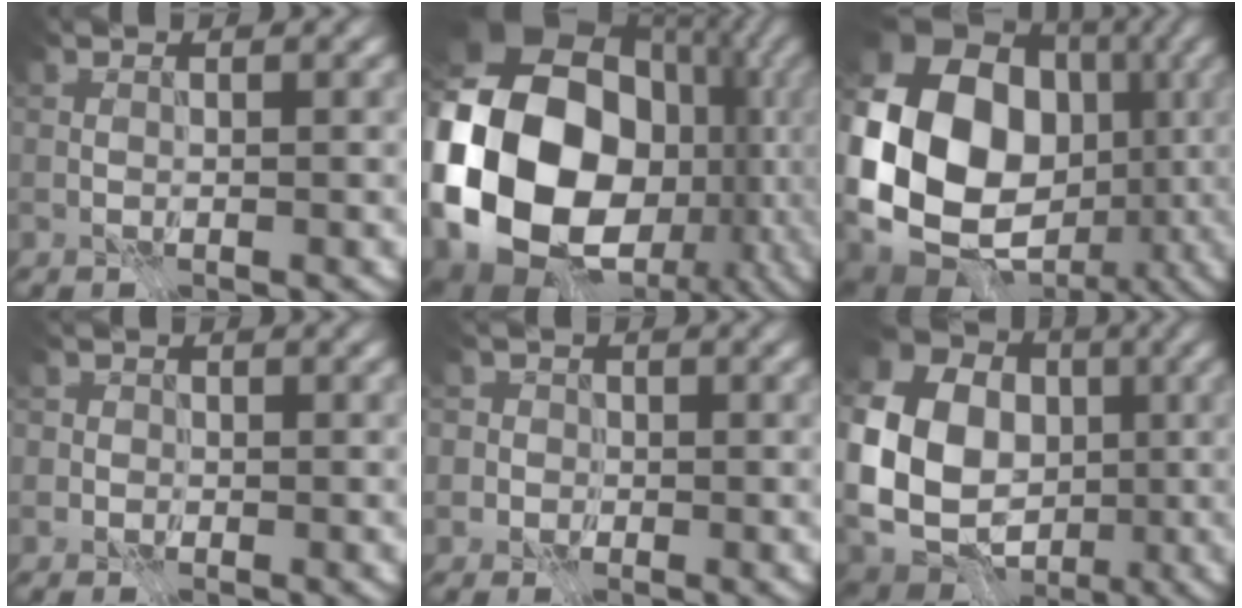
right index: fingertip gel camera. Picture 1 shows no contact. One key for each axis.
{"total": 21.5, "fx": -1.4, "fy": 16.9, "fz": 13.1, "tx": -0.299, "ty": -0.015, "tz": -0.011}
{"total": 18.7, "fx": -0.4, "fy": 15.0, "fz": 11.1, "tx": -0.214, "ty": 0.009, "tz": -0.007}
{"total": 1.7, "fx": -0.1, "fy": 1.7, "fz": 0.2, "tx": 0.016, "ty": 0.008, "tz": -0.021}
{"total": 3.2, "fx": -0.1, "fy": 3.2, "fz": 0.5, "tx": 0.021, "ty": 0.020, "tz": -0.035}
{"total": 18.7, "fx": 0.4, "fy": 17.0, "fz": 7.9, "tx": -0.200, "ty": 0.011, "tz": -0.026}